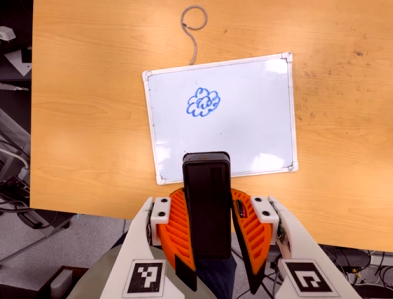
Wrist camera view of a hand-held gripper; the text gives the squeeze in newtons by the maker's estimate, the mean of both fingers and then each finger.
{"total": 9.1, "left": 8.0, "right": 10.2}